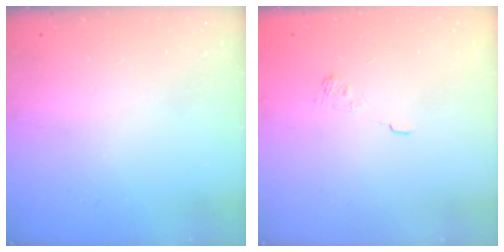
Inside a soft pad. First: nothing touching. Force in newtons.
{"total": 2.3, "press": 1.8, "slide": 1.3}